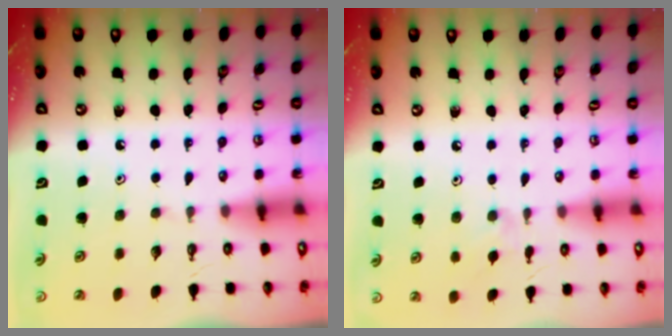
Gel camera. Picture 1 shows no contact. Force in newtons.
{"total": 4.2, "press": 4.1, "slide": 0.7}